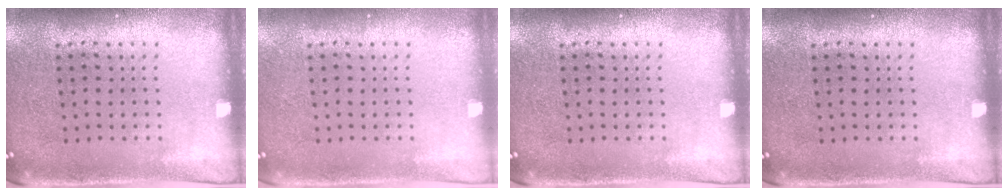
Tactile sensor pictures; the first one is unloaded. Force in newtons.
{"total": 0.0}
{"total": 0.0}
{"total": 0.0}